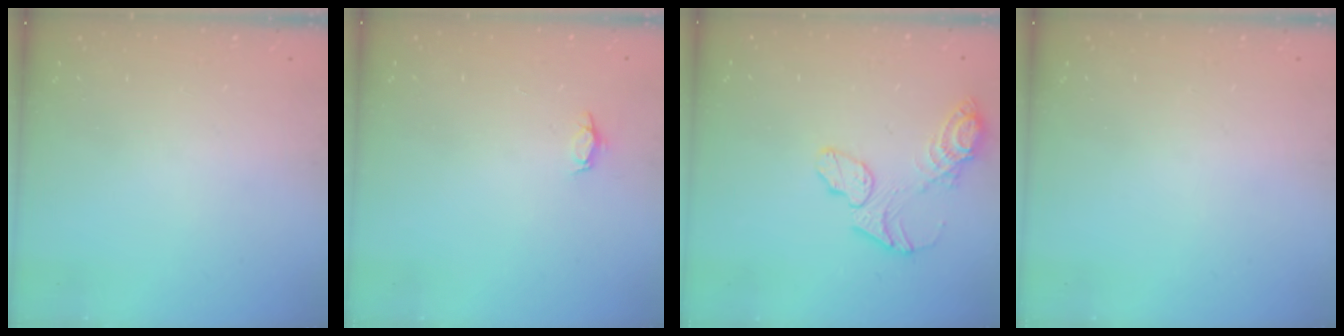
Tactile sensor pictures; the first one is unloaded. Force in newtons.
{"total": 2.8, "press": 2.8, "slide": 0.3}
{"total": 10.3, "press": 10.2, "slide": 1.0}
{"total": 0.0}